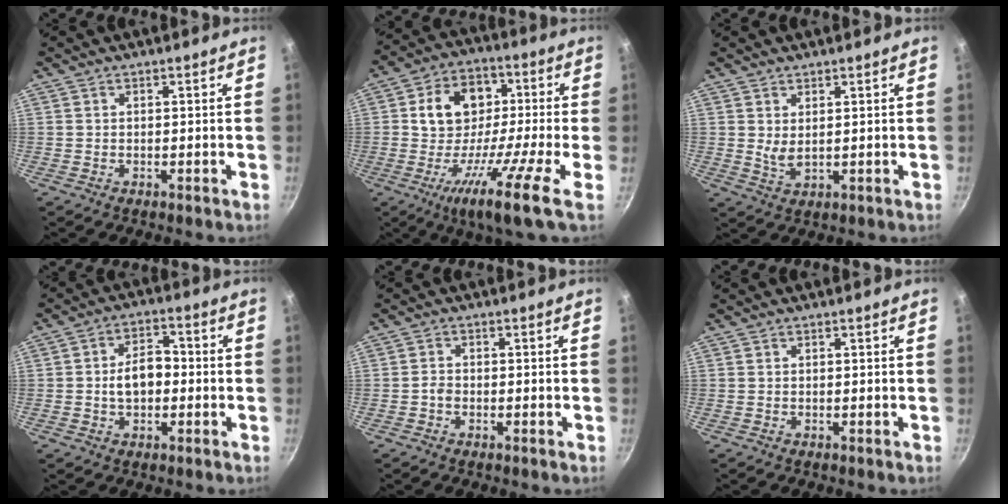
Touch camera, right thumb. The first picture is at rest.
{"total": 15.1, "force": [-4.9, 5.6, 13.1], "torque": [-0.202, 0.038, -0.110]}
{"total": 2.9, "force": [1.0, 1.4, 2.4], "torque": [-0.043, -0.016, 0.023]}
{"total": 7.3, "force": [-0.8, 4.9, 5.4], "torque": [-0.062, 0.024, -0.017]}
{"total": 1.5, "force": [-0.7, 1.1, 0.8], "torque": [-0.017, 0.010, -0.016]}
{"total": 0.0}